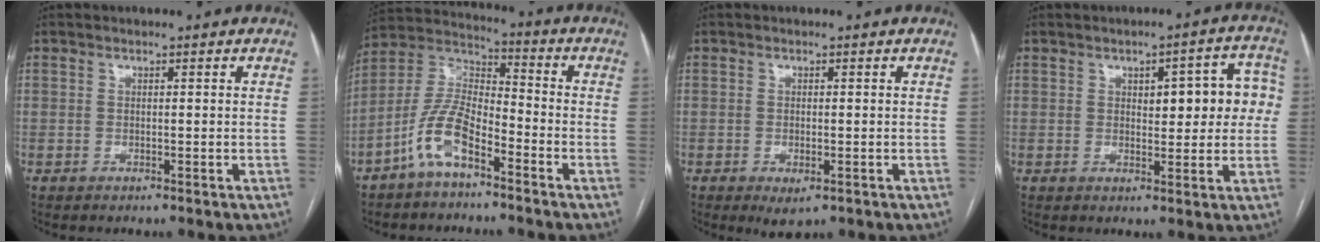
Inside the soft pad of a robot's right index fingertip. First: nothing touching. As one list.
[{"total": 10.0, "force": [-5.8, 3.8, 7.2], "torque": [-0.161, 0.014, -0.115]}, {"total": 2.8, "force": [-1.3, 1.2, 2.2], "torque": [-0.033, -0.004, -0.008]}, {"total": 6.9, "force": [1.8, 3.2, 5.9], "torque": [-0.052, 0.021, 0.024]}]